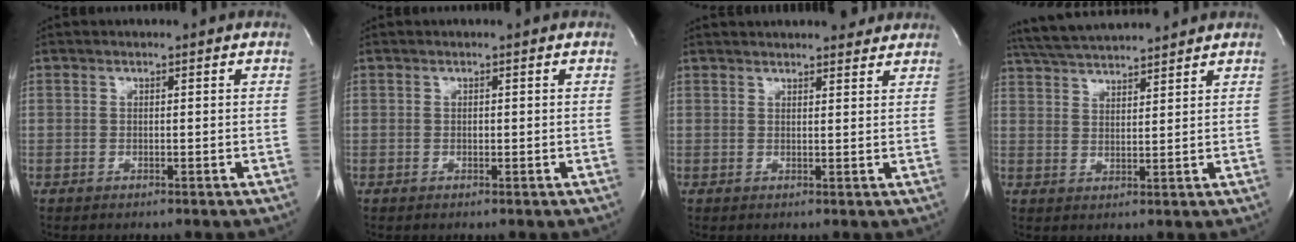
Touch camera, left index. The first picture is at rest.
{"total": 0.0}
{"total": 10.1, "force": [9.3, 2.1, 3.2], "torque": [-0.040, 0.017, 0.111]}
{"total": 9.8, "force": [9.1, 0.2, 3.5], "torque": [-0.071, 0.022, 0.152]}